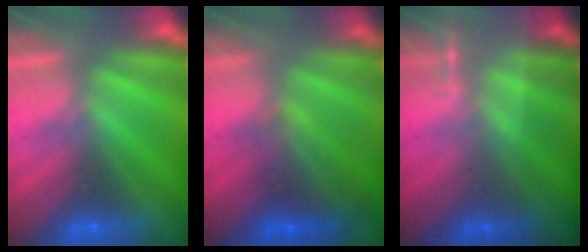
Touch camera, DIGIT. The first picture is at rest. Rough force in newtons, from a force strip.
{"total": 2.1}
{"total": 1.8}